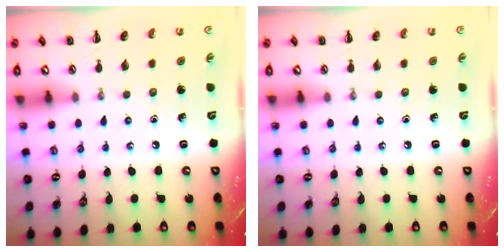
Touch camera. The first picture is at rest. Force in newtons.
{"total": 0.0}